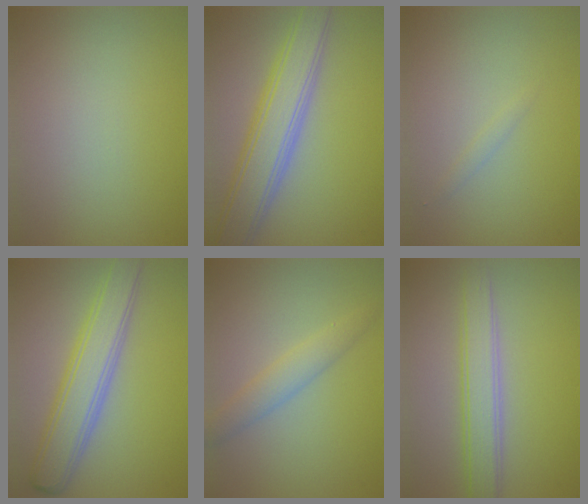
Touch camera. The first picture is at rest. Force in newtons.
{"total": 6.6, "press": 6.6, "slide": 0.2}
{"total": 0.7, "press": 0.7, "slide": 0.1}
{"total": 5.7, "press": 5.7, "slide": 0.3}
{"total": 2.9, "press": 2.9, "slide": 0.1}
{"total": 3.9, "press": 3.9, "slide": 0.3}